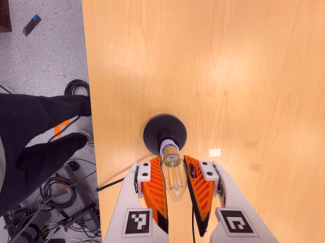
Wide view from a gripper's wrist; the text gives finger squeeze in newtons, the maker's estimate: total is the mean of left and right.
{"total": 19.1, "left": 21.1, "right": 17.0}